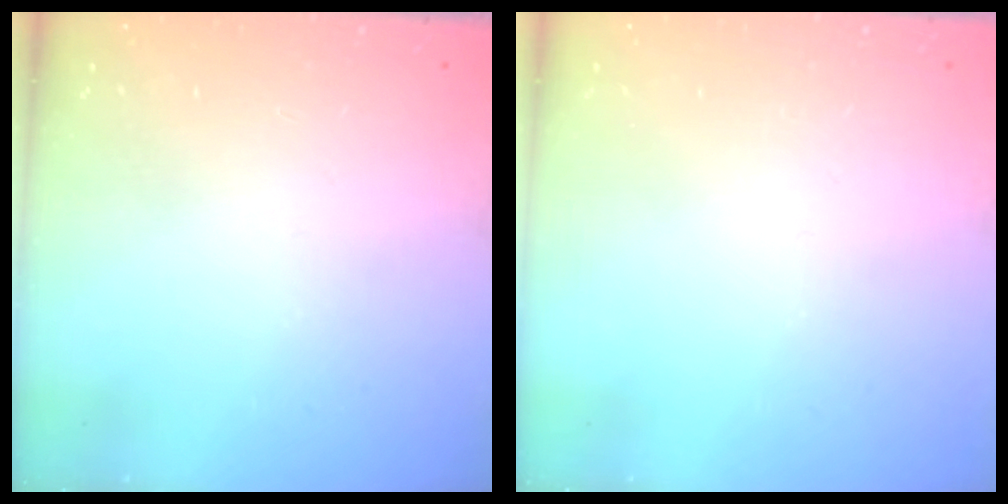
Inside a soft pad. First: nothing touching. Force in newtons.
{"total": 0.0}